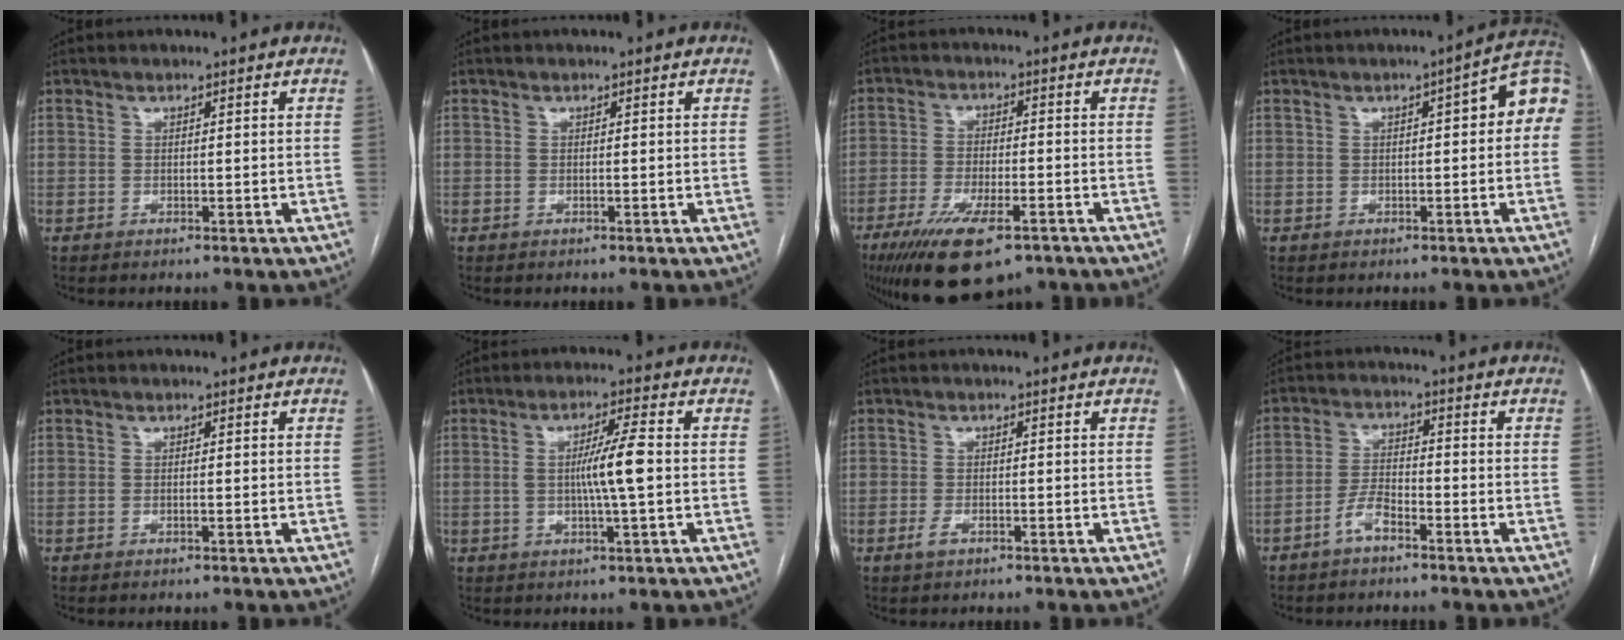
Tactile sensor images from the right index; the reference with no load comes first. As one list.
[{"total": 0.0}, {"total": 12.7, "force": [-8.3, 3.9, 8.8], "torque": [-0.159, -0.019, -0.135]}, {"total": 6.8, "force": [0.8, 1.8, 6.5], "torque": [-0.076, 0.031, 0.003]}, {"total": 0.0}, {"total": 6.2, "force": [-0.2, -0.3, 6.2], "torque": [-0.110, 0.001, -0.004]}, {"total": 1.7, "force": [-1.0, 0.8, 1.2], "torque": [-0.025, 0.000, -0.016]}, {"total": 4.0, "force": [-2.9, 1.1, 2.6], "torque": [-0.056, 0.007, -0.056]}]